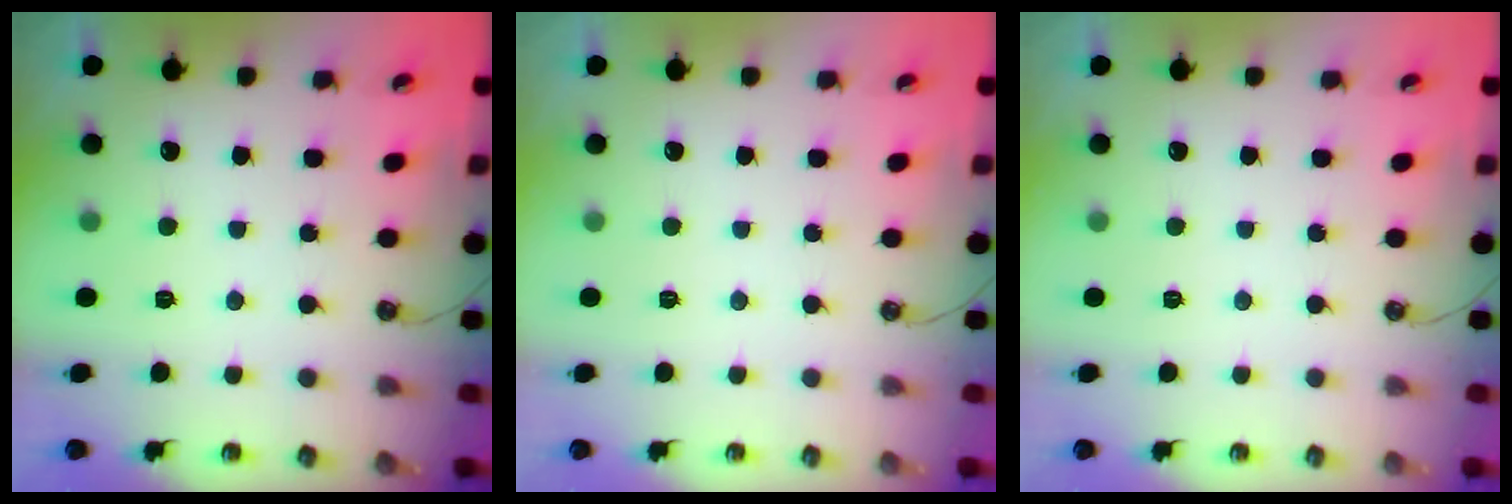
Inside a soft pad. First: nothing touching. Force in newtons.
{"total": 0.0}
{"total": 0.0}